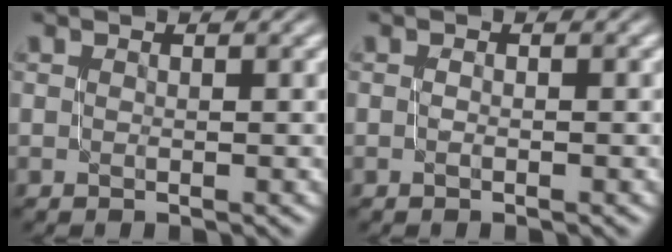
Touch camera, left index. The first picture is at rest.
{"total": 0.0}